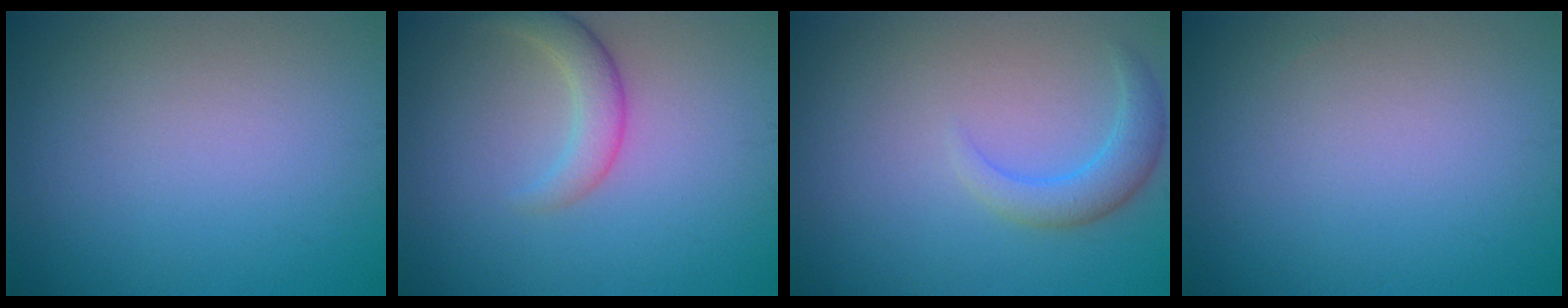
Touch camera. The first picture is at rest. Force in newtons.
{"total": 2.6, "press": 2.6, "slide": 0.2}
{"total": 2.8, "press": 2.8, "slide": 0.3}
{"total": 0.0}